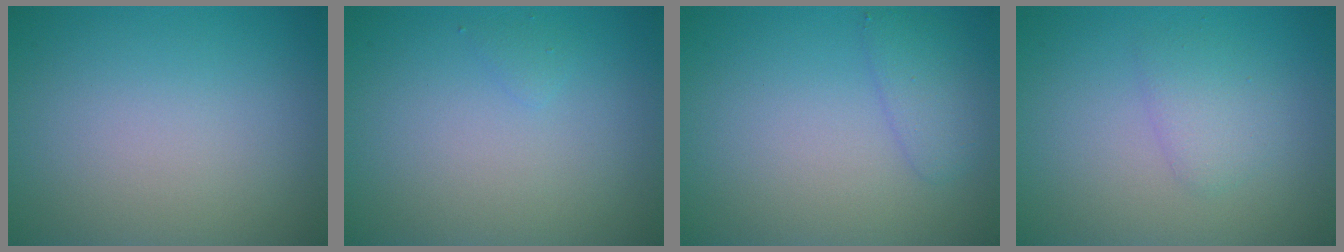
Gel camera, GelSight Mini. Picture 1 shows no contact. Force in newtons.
{"total": 0.6, "press": 0.6, "slide": 0.0}
{"total": 1.9, "press": 1.9, "slide": 0.1}
{"total": 1.8, "press": 1.8, "slide": 0.1}